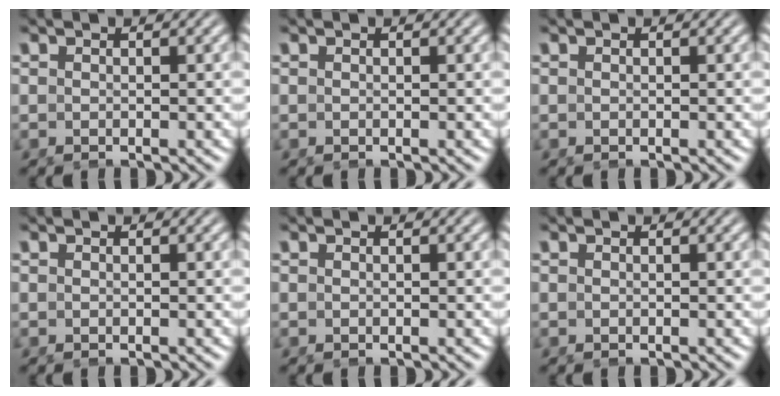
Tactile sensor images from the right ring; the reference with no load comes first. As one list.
[{"total": 0.0}, {"total": 0.0}, {"total": 0.0}, {"total": 0.0}, {"total": 0.0}]